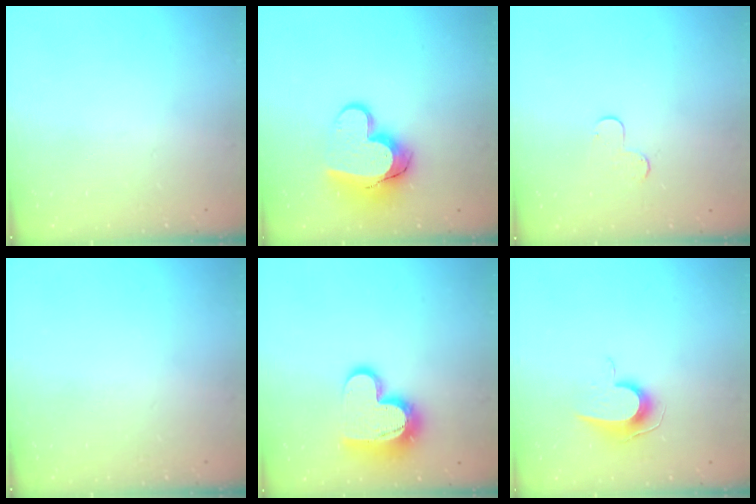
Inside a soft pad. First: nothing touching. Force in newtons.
{"total": 13.4, "press": 13.4, "slide": 1.1}
{"total": 5.5, "press": 5.5, "slide": 0.5}
{"total": 0.0}
{"total": 14.7, "press": 14.6, "slide": 1.1}
{"total": 8.8, "press": 8.7, "slide": 0.8}